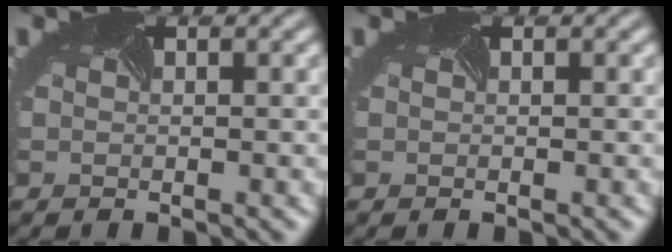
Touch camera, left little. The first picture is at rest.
{"total": 0.0}